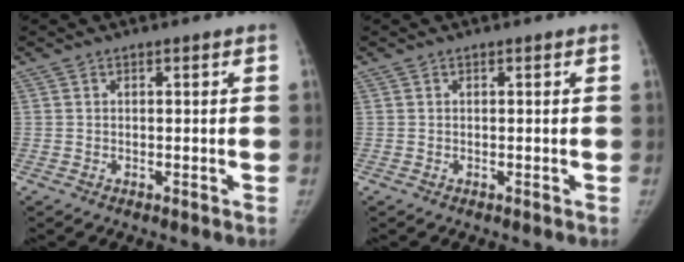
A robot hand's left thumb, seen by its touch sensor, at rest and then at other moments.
{"total": 0.0}